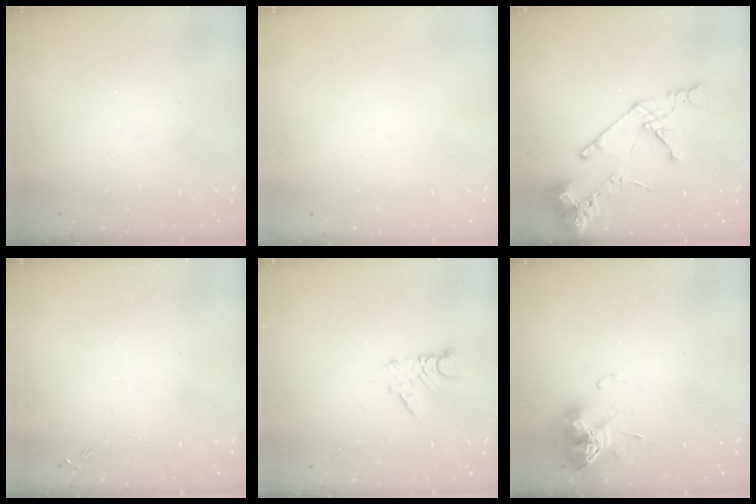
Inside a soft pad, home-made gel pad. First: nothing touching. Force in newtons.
{"total": 0.0}
{"total": 14.1, "press": 14.0, "slide": 1.8}
{"total": 0.0}
{"total": 2.8, "press": 2.8, "slide": 0.3}
{"total": 9.9, "press": 9.9, "slide": 0.8}